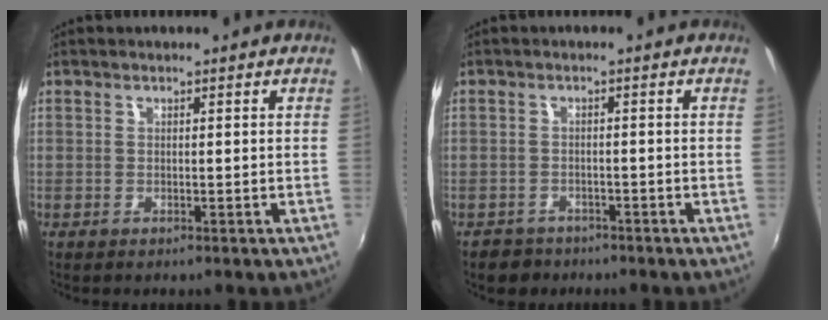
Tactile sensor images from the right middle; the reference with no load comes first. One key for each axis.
{"total": 3.3, "fx": -2.5, "fy": 2.2, "fz": 0.3, "tx": -0.020, "ty": -0.001, "tz": -0.041}